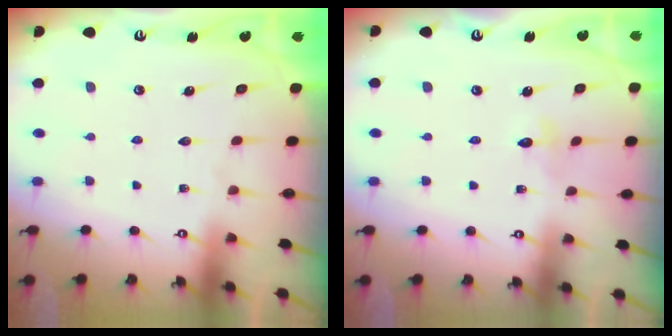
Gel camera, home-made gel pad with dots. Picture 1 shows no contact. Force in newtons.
{"total": 2.6, "press": 2.6, "slide": 0.3}